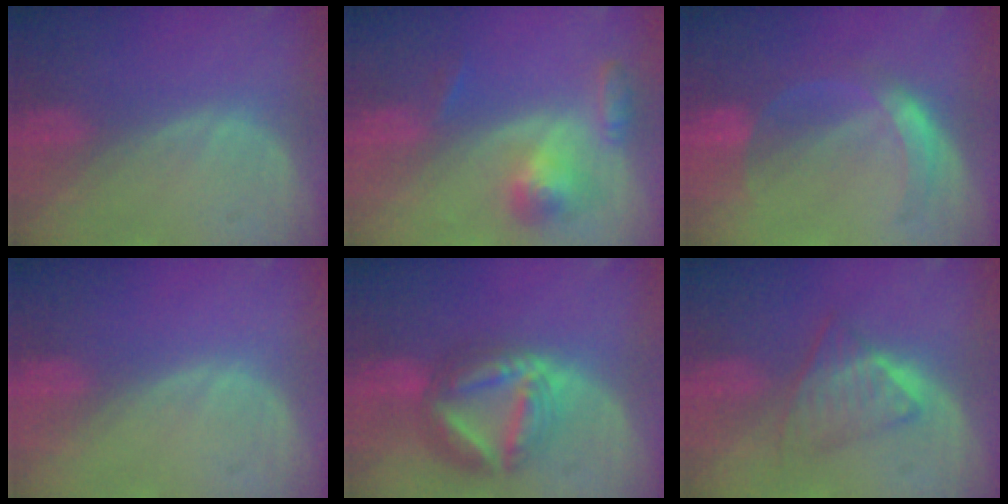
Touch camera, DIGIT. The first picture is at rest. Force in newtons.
{"total": 5.6, "press": 5.1, "slide": 2.3}
{"total": 5.9, "press": 5.1, "slide": 2.9}
{"total": 0.0}
{"total": 8.5, "press": 8.5, "slide": 0.7}
{"total": 6.1, "press": 5.2, "slide": 3.1}